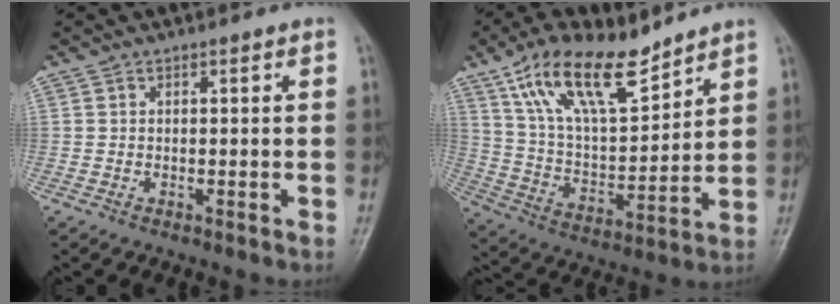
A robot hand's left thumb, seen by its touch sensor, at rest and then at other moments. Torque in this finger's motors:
{"motor_torque": [0.21, 0.27, 1.19, -1.57, 0.22]}